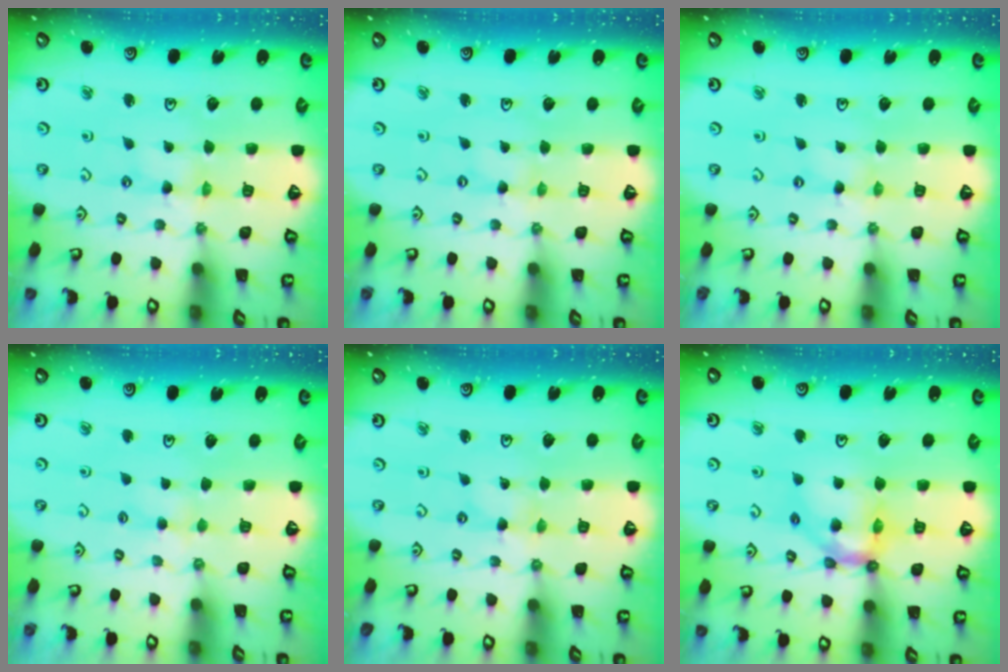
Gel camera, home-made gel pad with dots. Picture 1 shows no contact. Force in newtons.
{"total": 0.0}
{"total": 0.0}
{"total": 2.8, "press": 2.7, "slide": 0.5}
{"total": 0.0}
{"total": 11.4, "press": 11.3, "slide": 1.6}